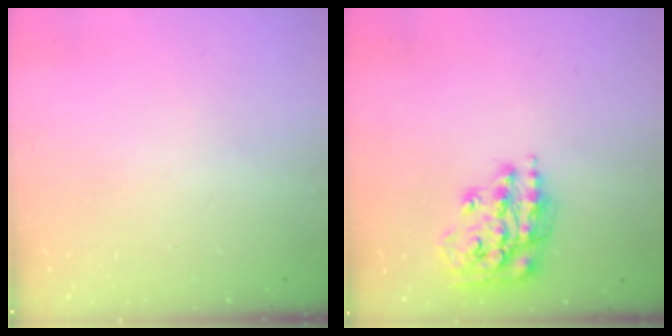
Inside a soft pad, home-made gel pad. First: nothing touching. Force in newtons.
{"total": 16.3, "press": 16.2, "slide": 1.1}